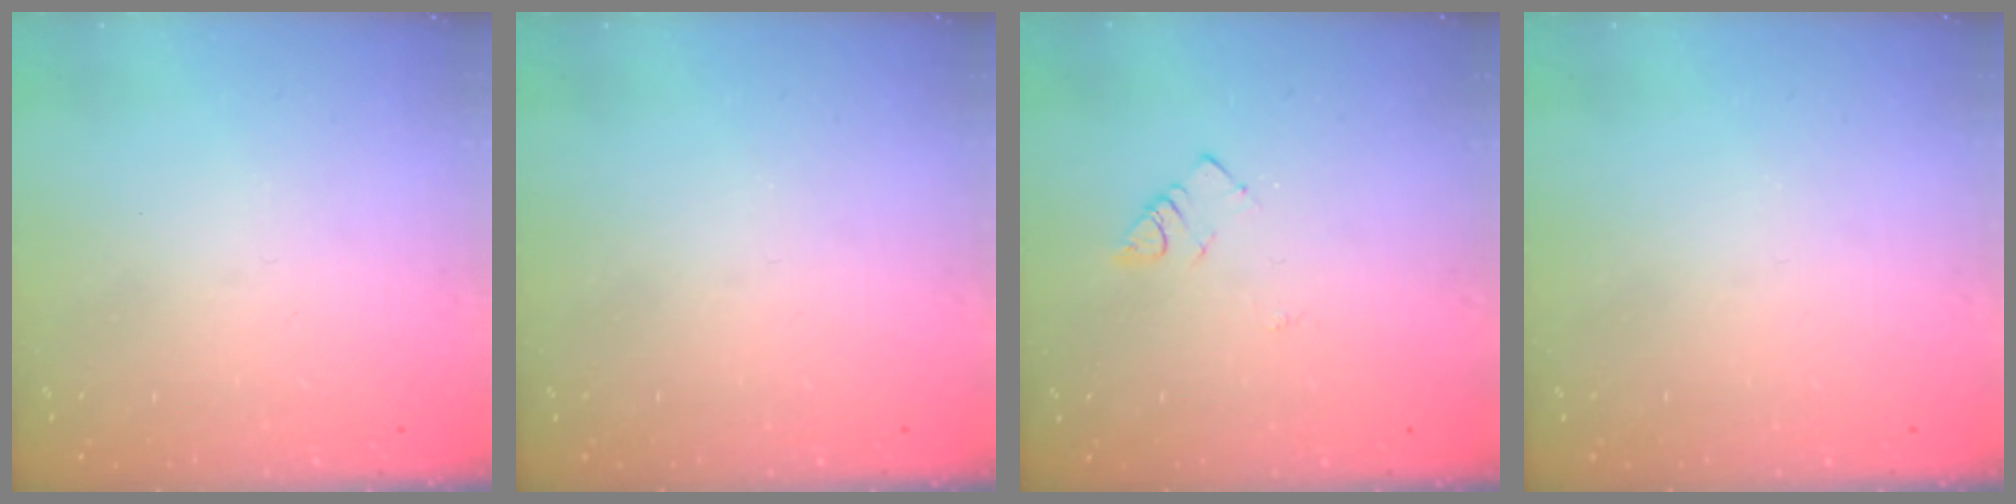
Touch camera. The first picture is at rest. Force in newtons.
{"total": 0.0}
{"total": 2.8, "press": 2.7, "slide": 0.4}
{"total": 0.0}